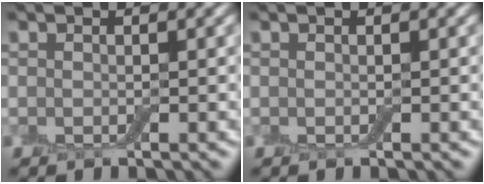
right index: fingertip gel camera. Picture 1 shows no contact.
{"total": 0.0}